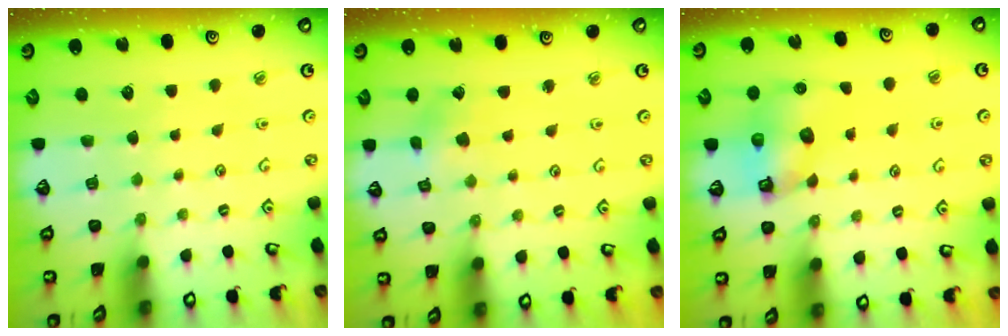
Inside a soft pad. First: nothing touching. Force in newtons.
{"total": 1.6, "press": 1.6, "slide": 0.1}
{"total": 7.0, "press": 7.0, "slide": 0.1}